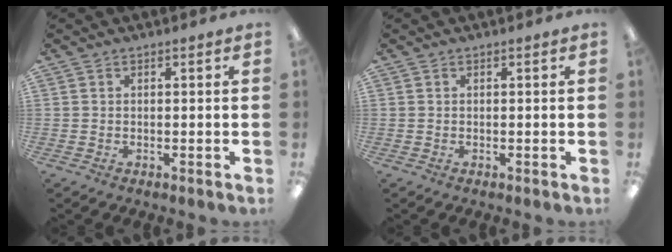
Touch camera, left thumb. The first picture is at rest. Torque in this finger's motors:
{"motor_torque": [-0.05, -0.05, 0.01, 0.00, 0.00]}